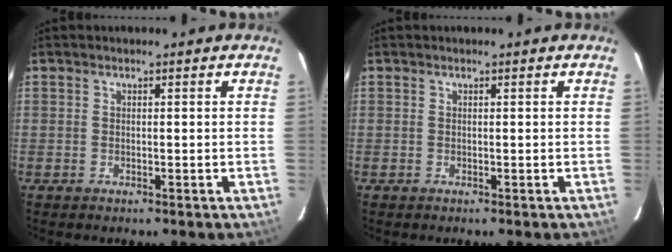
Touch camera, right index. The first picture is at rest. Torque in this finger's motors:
{"motor_torque": [0.00, 0.00, 0.00, 0.00]}